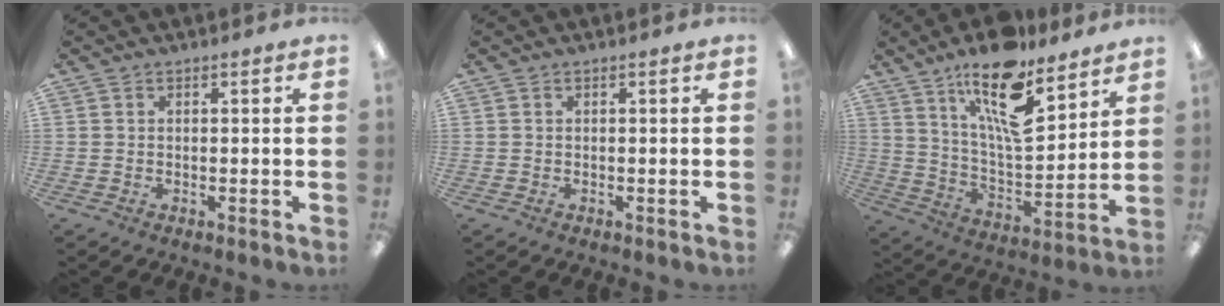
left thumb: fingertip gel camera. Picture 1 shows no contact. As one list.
[{"total": 0.0}, {"total": 18.7, "force": [12.5, 6.5, 12.3], "torque": [-0.200, -0.075, 0.206]}]